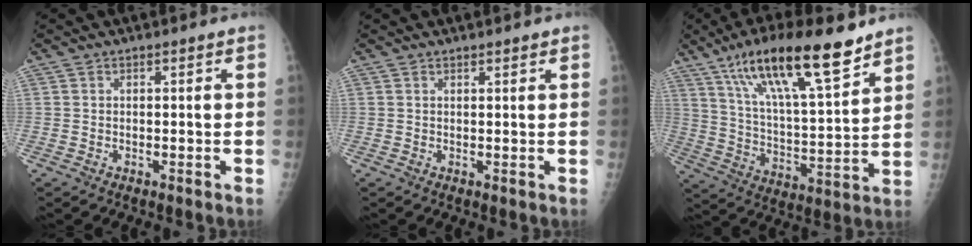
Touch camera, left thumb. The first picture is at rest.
{"total": 1.1, "force": [1.0, 0.3, 0.6], "torque": [-0.006, -0.004, 0.013]}
{"total": 21.0, "force": [13.8, 4.7, 15.1], "torque": [-0.242, -0.050, 0.241]}